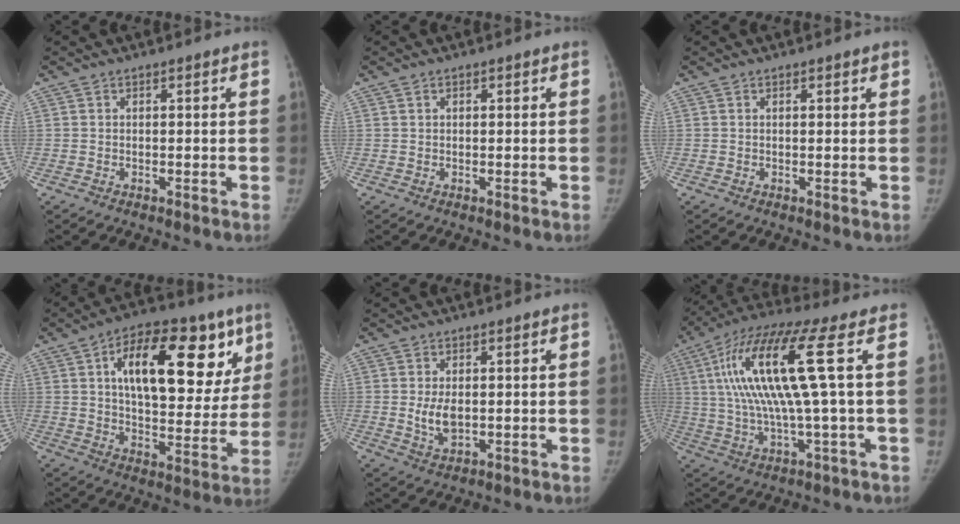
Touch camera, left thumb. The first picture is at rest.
{"total": 0.8, "force": [0.3, 0.6, 0.3], "torque": [0.000, 0.000, 0.005]}
{"total": 1.0, "force": [0.5, 0.4, 0.7], "torque": [-0.007, 0.000, 0.005]}
{"total": 24.6, "force": [9.4, 12.3, 19.1], "torque": [-0.233, -0.008, 0.142]}
{"total": 4.7, "force": [0.1, 2.7, 3.8], "torque": [-0.067, -0.011, 0.009]}
{"total": 18.1, "force": [3.7, 1.9, 17.6], "torque": [-0.378, 0.016, 0.062]}